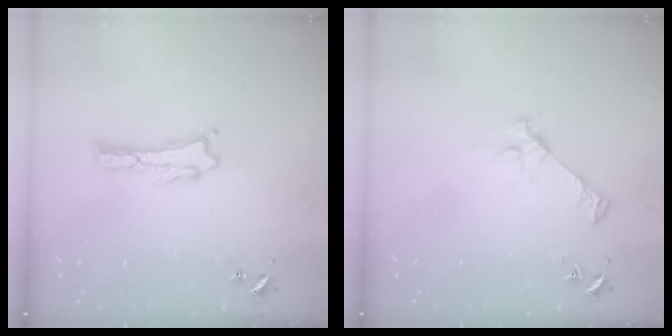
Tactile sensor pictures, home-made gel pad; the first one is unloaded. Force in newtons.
{"total": 3.6, "press": 3.6, "slide": 0.4}